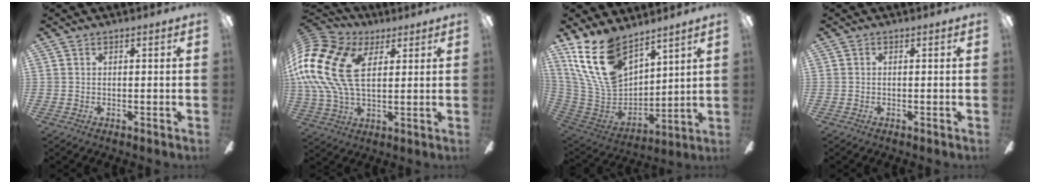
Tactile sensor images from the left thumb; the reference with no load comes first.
{"total": 20.4, "force": [5.6, 12.6, 15.0], "torque": [-0.341, -0.007, 0.094]}
{"total": 19.3, "force": [11.8, 10.4, 11.1], "torque": [-0.259, -0.059, 0.222]}
{"total": 0.0}